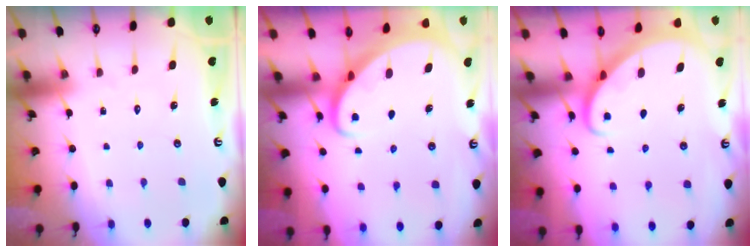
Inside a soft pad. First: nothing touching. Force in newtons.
{"total": 2.6, "press": 2.6, "slide": 0.3}
{"total": 2.9, "press": 2.9, "slide": 0.2}